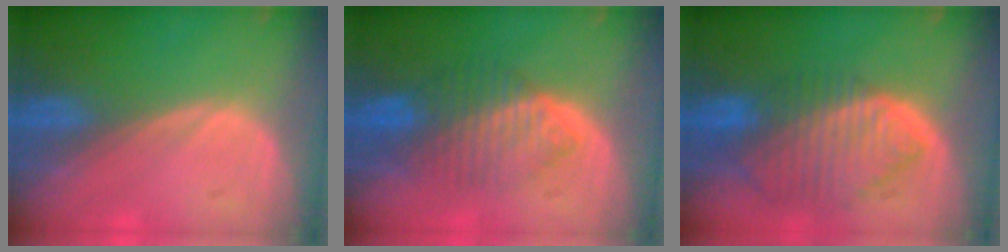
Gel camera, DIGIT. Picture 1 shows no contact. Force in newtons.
{"total": 6.9, "press": 6.9, "slide": 0.8}
{"total": 10.0, "press": 8.5, "slide": 5.2}